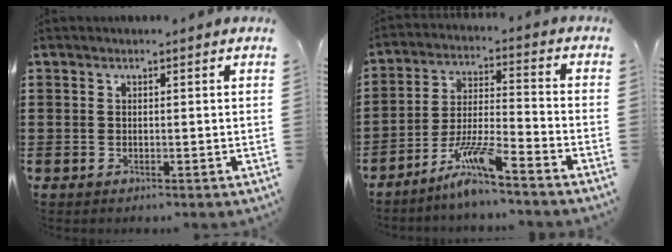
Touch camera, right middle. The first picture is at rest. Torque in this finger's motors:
{"motor_torque": [1.11, -1.03, 0.35, 0.12]}